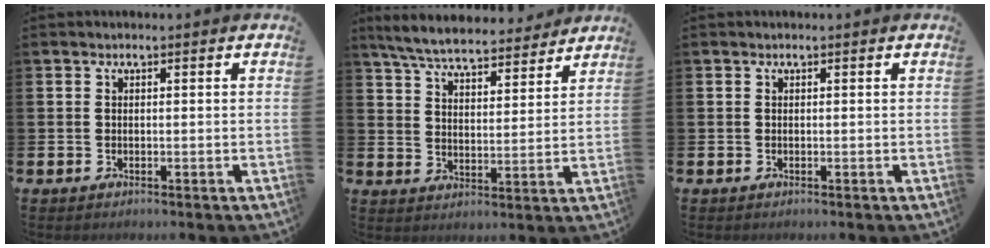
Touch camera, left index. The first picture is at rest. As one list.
[{"total": 6.7, "force": [6.4, 1.1, 1.8], "torque": [-0.066, -0.035, 0.113]}, {"total": 0.0}]